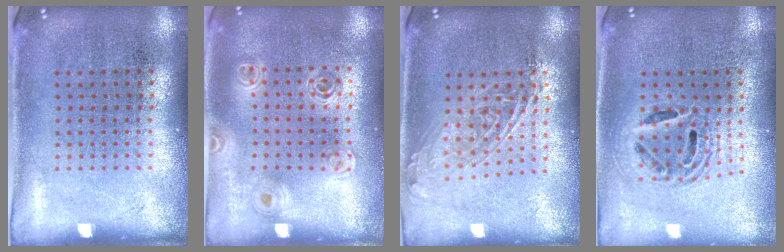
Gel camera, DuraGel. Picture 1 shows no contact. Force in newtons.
{"total": 1.4, "press": 1.3, "slide": 0.5}
{"total": 1.7, "press": 1.4, "slide": 0.9}
{"total": 1.7, "press": 1.4, "slide": 1.0}